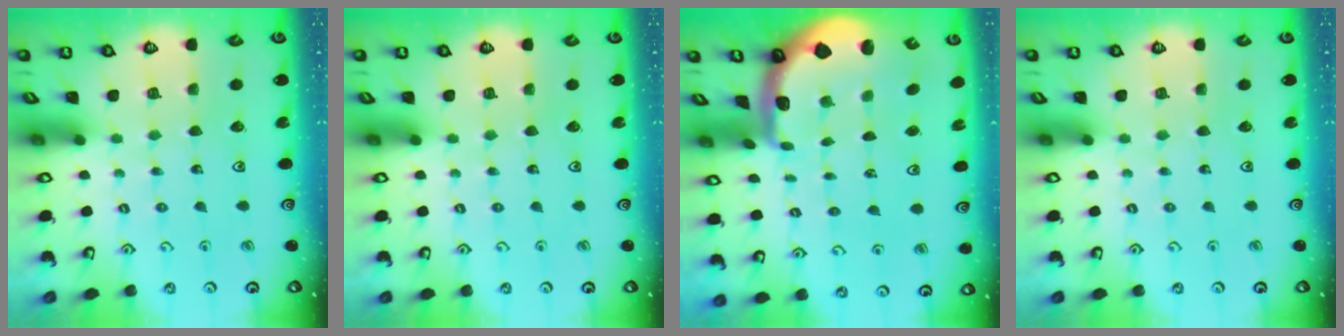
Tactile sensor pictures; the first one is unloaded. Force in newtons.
{"total": 0.0}
{"total": 1.9, "press": 1.9, "slide": 0.4}
{"total": 0.0}